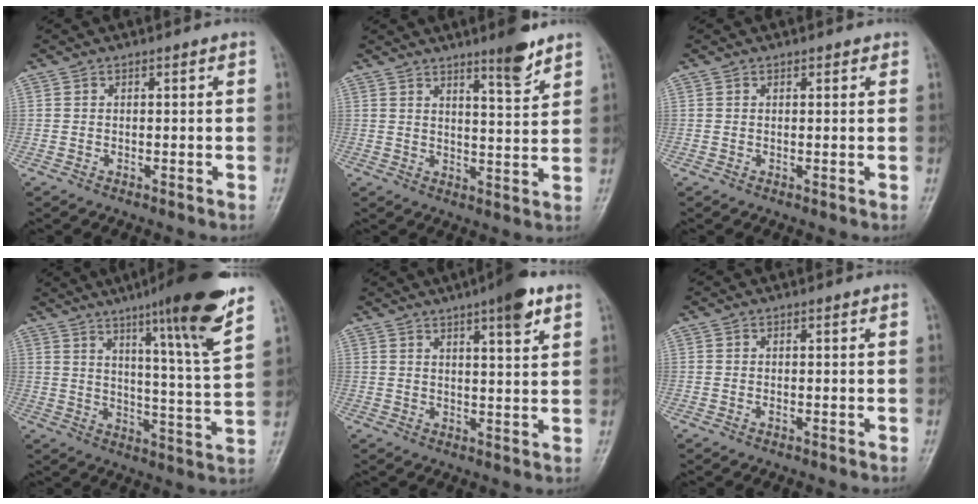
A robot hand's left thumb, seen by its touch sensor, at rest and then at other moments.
{"total": 6.8, "force": [5.0, 1.0, 4.4], "torque": [-0.056, -0.040, 0.075]}
{"total": 1.0, "force": [0.7, 0.5, 0.4], "torque": [-0.001, -0.003, 0.005]}
{"total": 17.7, "force": [11.3, 0.7, 13.6], "torque": [-0.185, -0.061, 0.162]}
{"total": 7.7, "force": [4.6, 1.5, 6.0], "torque": [-0.079, -0.021, 0.064]}
{"total": 0.5, "force": [0.0, 0.2, 0.4], "torque": [-0.003, 0.000, 0.000]}